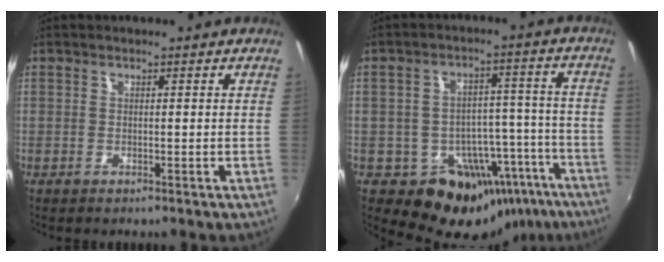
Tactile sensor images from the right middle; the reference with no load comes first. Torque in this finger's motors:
{"motor_torque": [1.03, -1.11, 0.23, 0.04]}